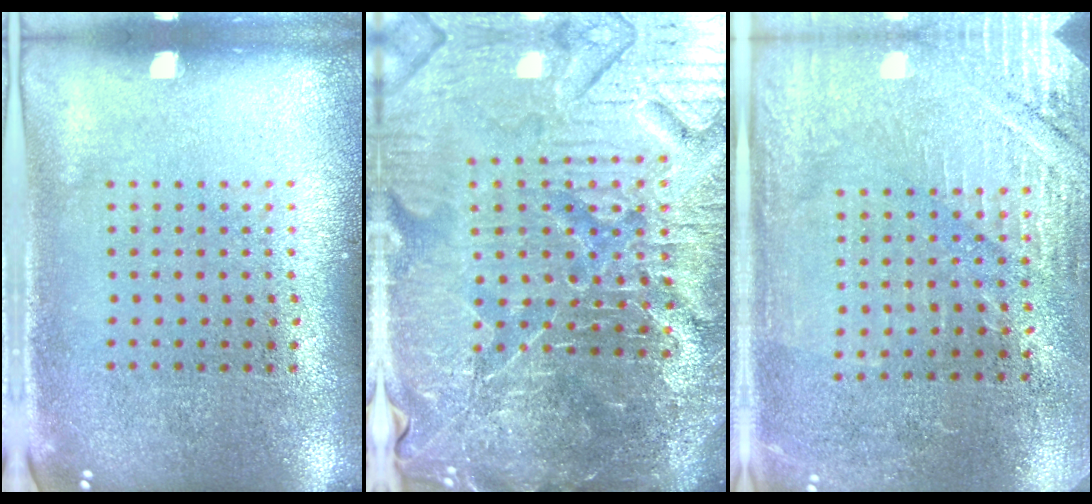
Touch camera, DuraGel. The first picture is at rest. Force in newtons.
{"total": 6.6, "press": 5.9, "slide": 3.0}
{"total": 2.9, "press": 2.9, "slide": 0.4}